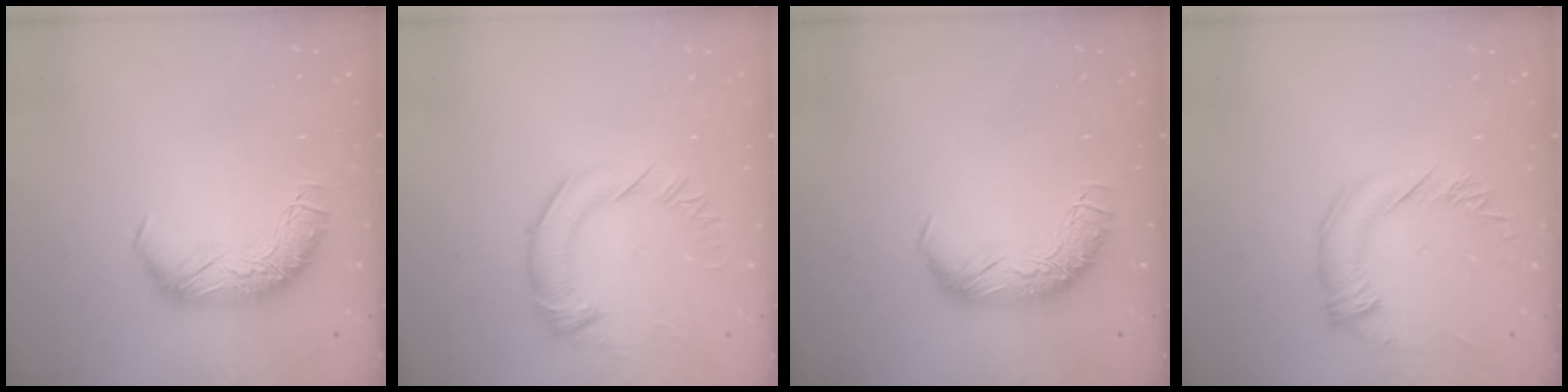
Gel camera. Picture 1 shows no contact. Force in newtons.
{"total": 1.9, "press": 1.8, "slide": 0.7}
{"total": 0.0}
{"total": 2.1, "press": 1.8, "slide": 1.0}